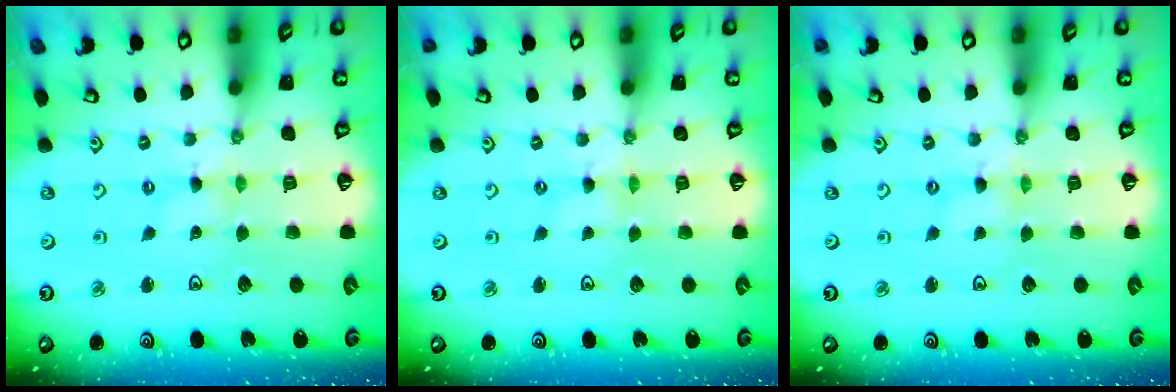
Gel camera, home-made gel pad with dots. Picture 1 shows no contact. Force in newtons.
{"total": 0.0}
{"total": 1.4, "press": 1.4, "slide": 0.2}